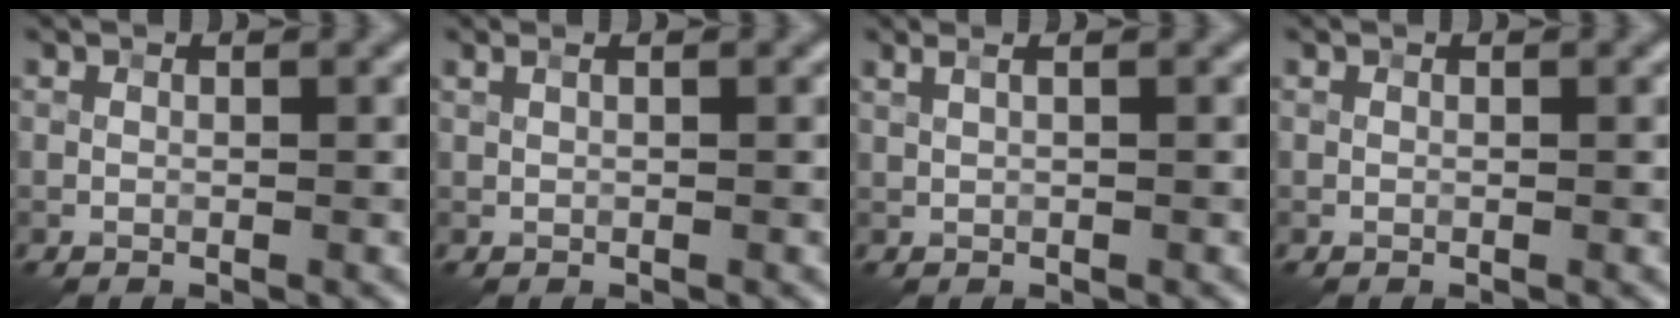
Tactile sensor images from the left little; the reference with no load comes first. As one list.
[{"total": 0.8, "force": [0.4, 0.3, 0.6], "torque": [-0.011, 0.000, 0.006]}, {"total": 2.3, "force": [1.2, 1.1, 1.7], "torque": [-0.015, 0.012, -0.002]}, {"total": 0.0}]